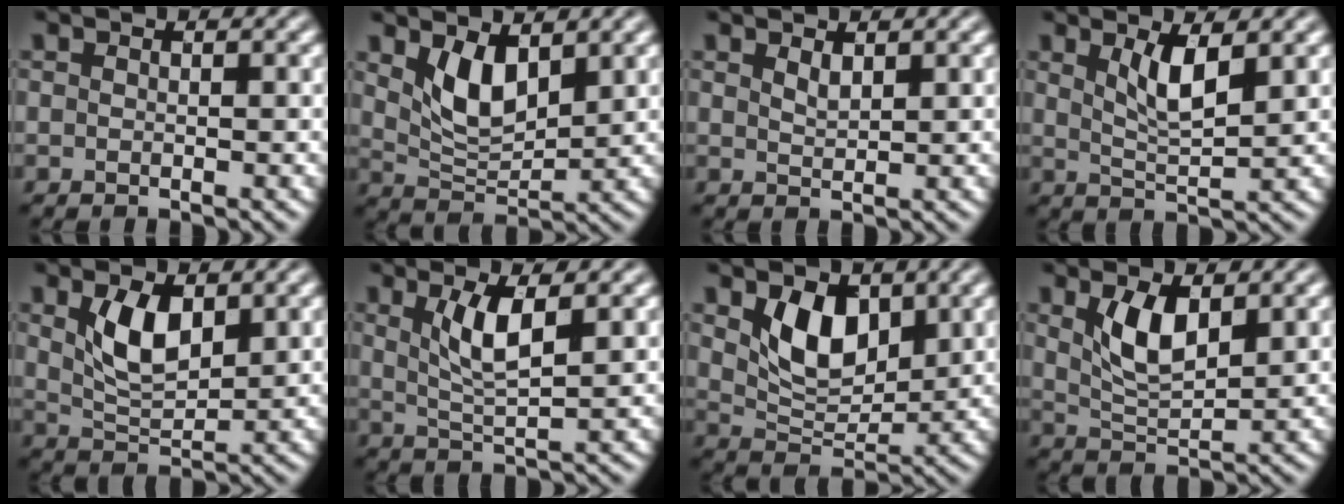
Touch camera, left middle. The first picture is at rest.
{"total": 4.4, "force": [1.8, 2.2, 3.4], "torque": [-0.077, -0.012, 0.037]}
{"total": 1.0, "force": [0.7, 0.3, 0.6], "torque": [-0.018, -0.003, 0.016]}
{"total": 3.5, "force": [1.2, 1.0, 3.1], "torque": [-0.067, -0.010, 0.027]}
{"total": 4.5, "force": [1.4, 2.3, 3.6], "torque": [-0.084, -0.004, 0.030]}
{"total": 4.1, "force": [1.1, 1.2, 3.7], "torque": [-0.083, -0.007, 0.022]}
{"total": 5.3, "force": [1.9, 3.3, 3.8], "torque": [-0.081, -0.011, 0.034]}
{"total": 4.3, "force": [1.4, 1.9, 3.6], "torque": [-0.085, -0.005, 0.030]}